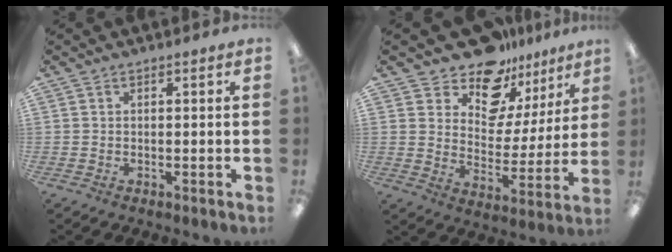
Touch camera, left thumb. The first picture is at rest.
{"total": 14.4, "force": [12.1, 6.8, 3.7], "torque": [-0.070, -0.101, 0.219]}